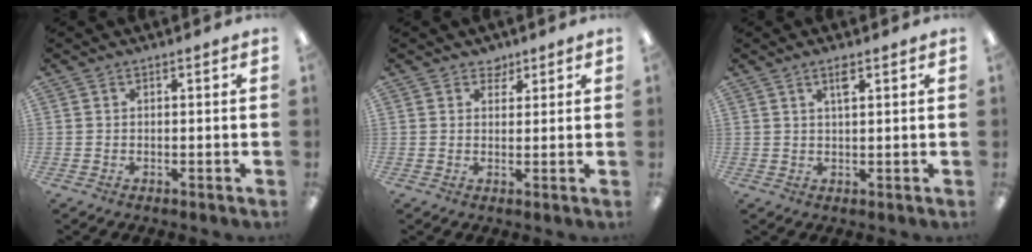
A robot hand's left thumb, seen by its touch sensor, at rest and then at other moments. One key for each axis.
{"total": 3.0, "fx": 2.2, "fy": 2.0, "fz": 0.4, "tx": 0.002, "ty": -0.007, "tz": 0.038}
{"total": 3.0, "fx": 1.8, "fy": 0.9, "fz": 2.2, "tx": -0.041, "ty": 0.002, "tz": 0.029}